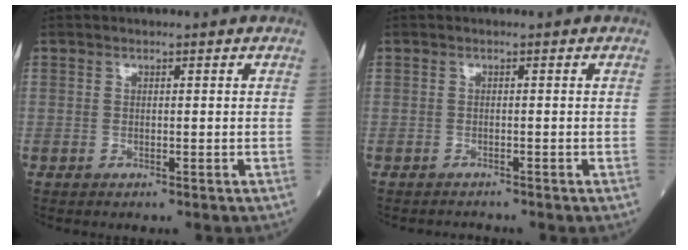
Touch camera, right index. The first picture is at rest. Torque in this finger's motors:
{"motor_torque": [-0.28, -0.37, 0.04, -0.01]}